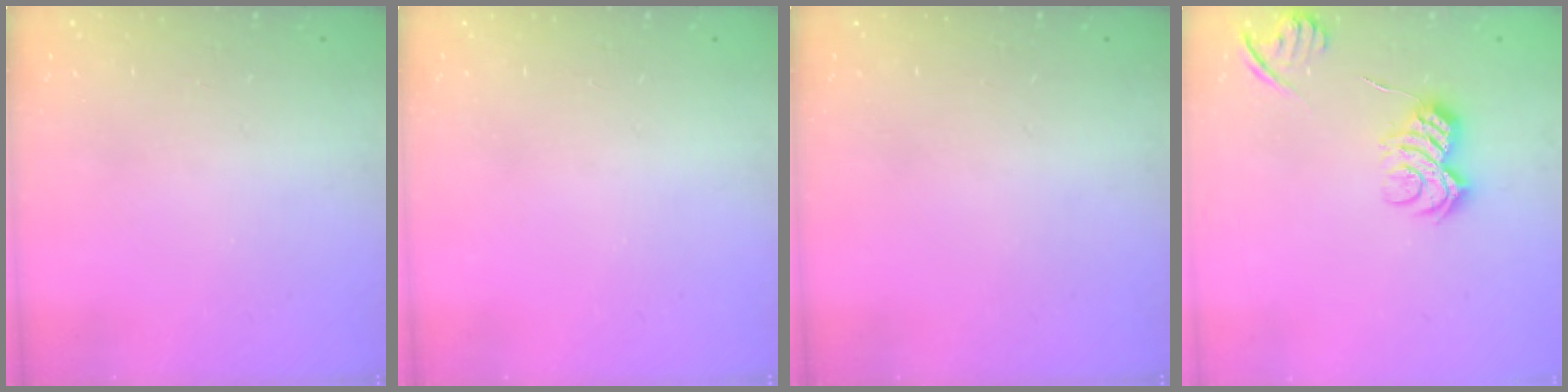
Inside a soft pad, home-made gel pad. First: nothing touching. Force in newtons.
{"total": 0.0}
{"total": 0.0}
{"total": 9.7, "press": 9.7, "slide": 0.4}